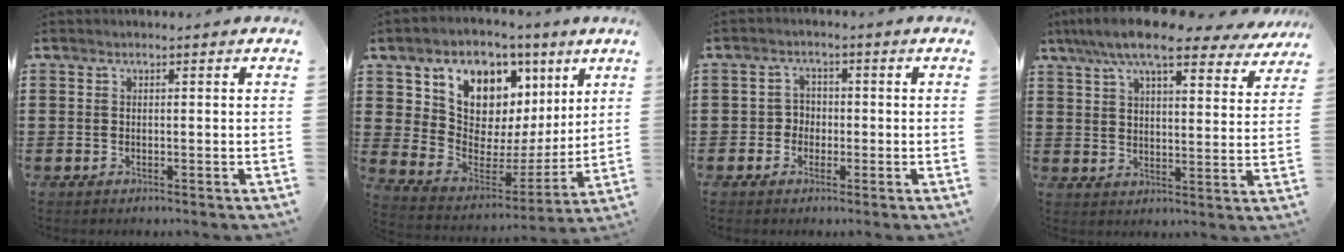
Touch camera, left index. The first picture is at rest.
{"total": 9.7, "force": [5.7, 7.2, 3.3], "torque": [-0.091, -0.051, 0.107]}
{"total": 2.5, "force": [-1.0, 2.2, 0.7], "torque": [-0.023, 0.006, -0.024]}
{"total": 10.3, "force": [8.5, 1.6, 5.7], "torque": [-0.129, -0.024, 0.149]}